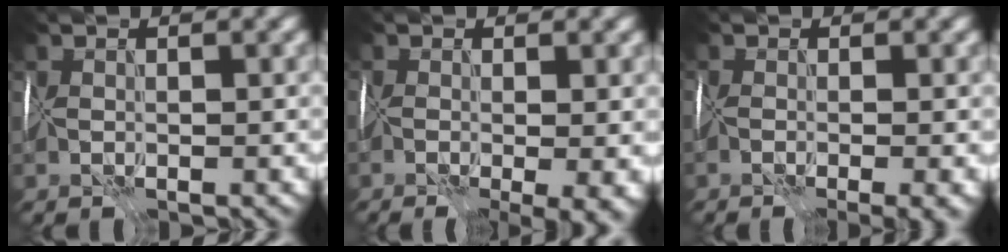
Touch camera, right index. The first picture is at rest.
{"total": 6.9, "force": [-2.6, 3.0, 5.6], "torque": [-0.068, -0.014, -0.017]}
{"total": 3.9, "force": [-1.9, 1.1, 3.3], "torque": [-0.034, -0.009, -0.020]}